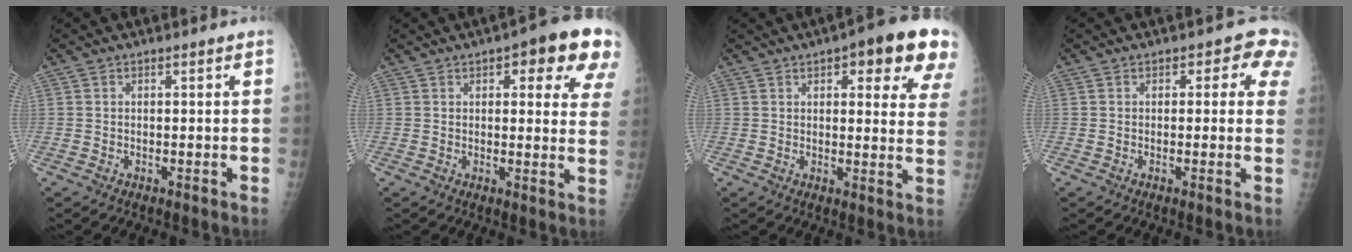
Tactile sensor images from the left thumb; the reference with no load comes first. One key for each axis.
{"total": 13.8, "fx": 7.1, "fy": 4.8, "fz": 10.8, "tx": -0.094, "ty": -0.022, "tz": 0.073}
{"total": 15.3, "fx": 8.4, "fy": 4.9, "fz": 11.8, "tx": -0.113, "ty": -0.028, "tz": 0.091}
{"total": 4.9, "fx": 1.9, "fy": 3.1, "fz": 3.4, "tx": 0.010, "ty": 0.000, "tz": 0.007}